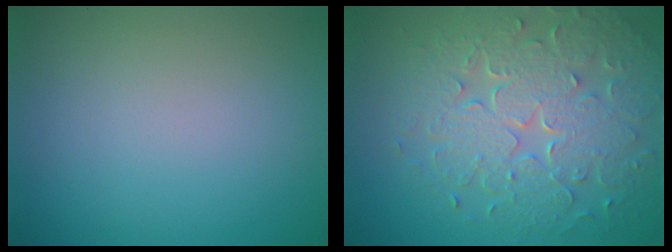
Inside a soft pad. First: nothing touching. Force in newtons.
{"total": 8.3, "press": 6.0, "slide": 5.7}